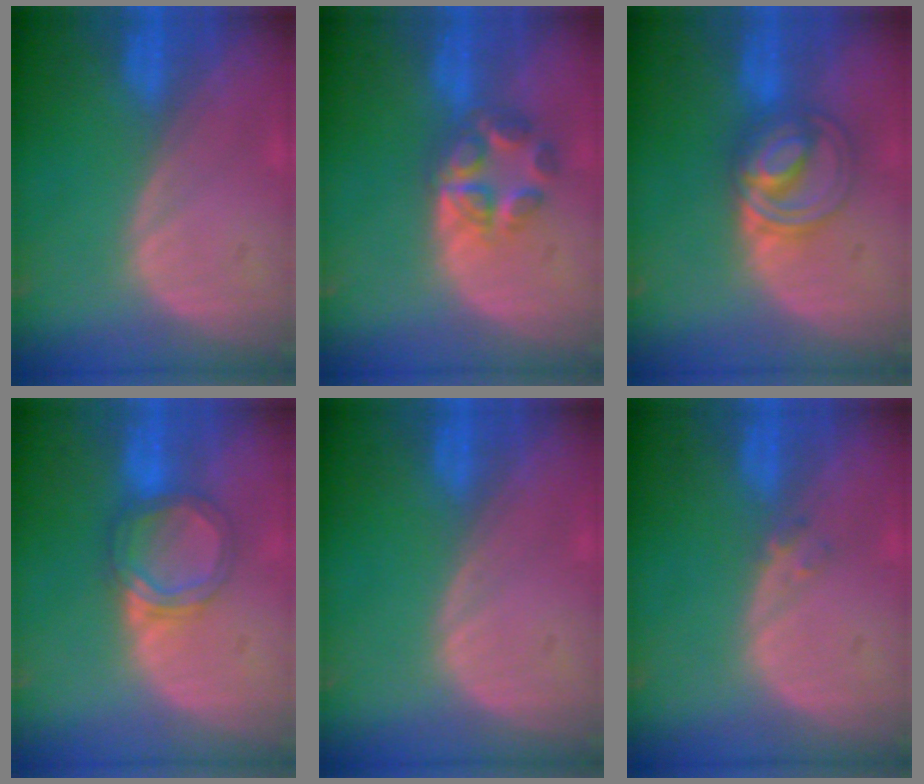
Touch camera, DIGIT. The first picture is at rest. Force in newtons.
{"total": 5.9, "press": 5.3, "slide": 2.5}
{"total": 6.2, "press": 6.2, "slide": 0.2}
{"total": 5.3, "press": 5.0, "slide": 1.9}
{"total": 0.0}
{"total": 1.0, "press": 1.0, "slide": 0.2}